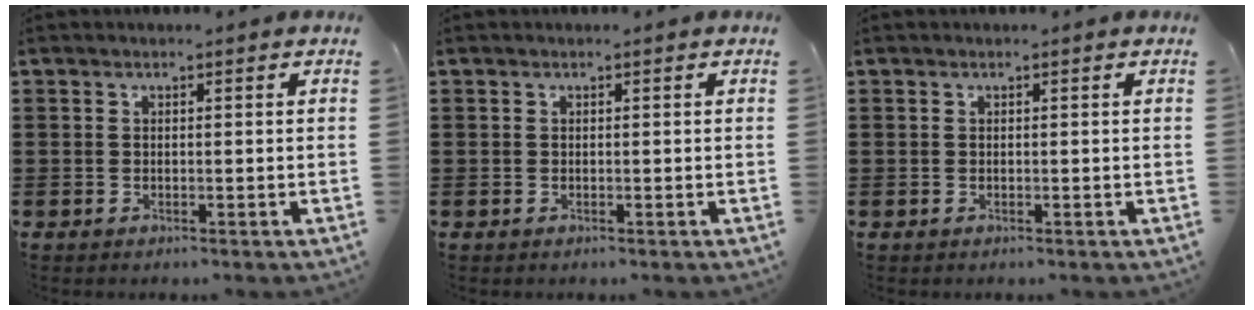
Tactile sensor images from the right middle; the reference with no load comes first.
{"total": 0.0}
{"total": 0.0}